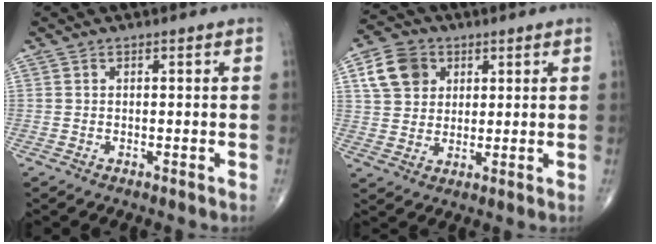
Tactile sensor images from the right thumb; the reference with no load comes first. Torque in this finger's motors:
{"motor_torque": [-0.46, 1.62, 0.39, 0.10, 0.04]}